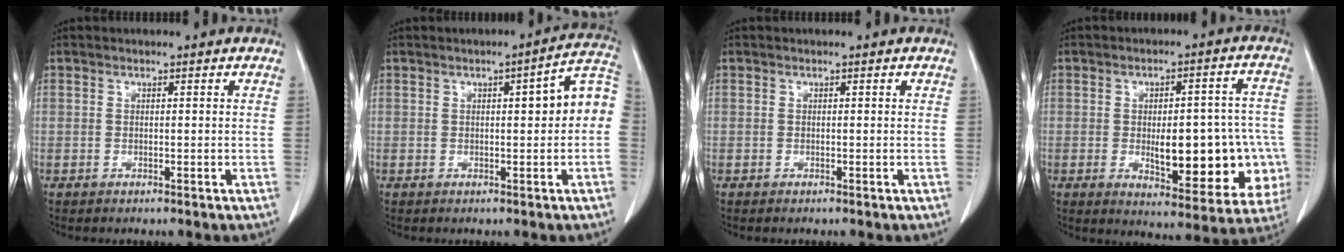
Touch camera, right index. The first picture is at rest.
{"total": 6.8, "force": [0.3, 1.2, 6.7], "torque": [-0.083, 0.025, -0.003]}
{"total": 0.0}
{"total": 16.7, "force": [-3.4, 6.2, 15.1], "torque": [-0.145, 0.031, -0.020]}